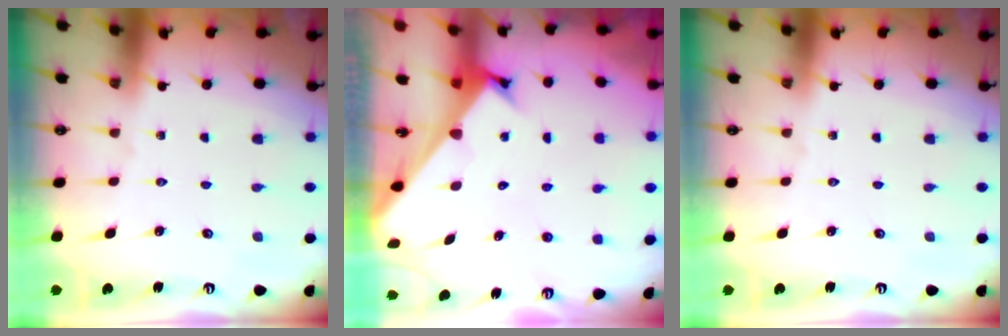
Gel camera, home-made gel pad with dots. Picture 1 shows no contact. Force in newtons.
{"total": 2.7, "press": 2.7, "slide": 0.3}
{"total": 0.0}